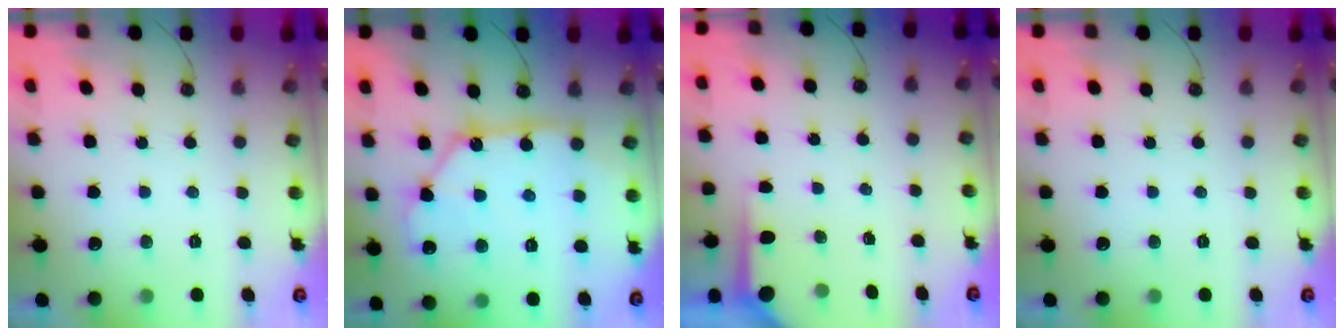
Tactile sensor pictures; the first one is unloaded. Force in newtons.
{"total": 11.7, "press": 11.6, "slide": 1.5}
{"total": 3.6, "press": 3.6, "slide": 0.4}
{"total": 0.0}